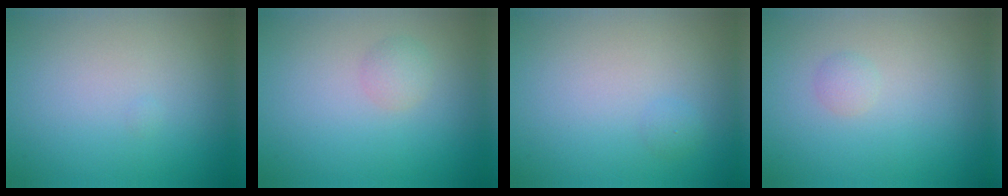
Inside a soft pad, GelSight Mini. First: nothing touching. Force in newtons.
{"total": 1.3, "press": 1.3, "slide": 0.0}
{"total": 0.7, "press": 0.7, "slide": 0.1}
{"total": 0.8, "press": 0.8, "slide": 0.1}